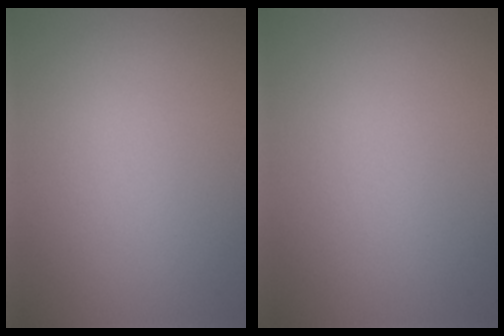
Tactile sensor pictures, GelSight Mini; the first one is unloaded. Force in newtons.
{"total": 0.0}